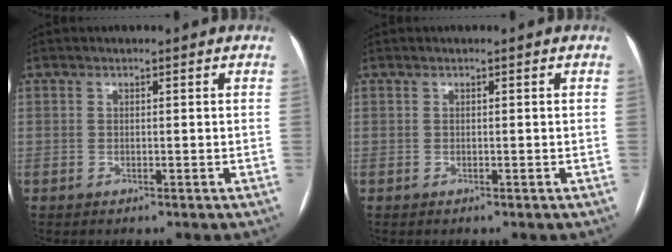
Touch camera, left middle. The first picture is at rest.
{"total": 0.0}